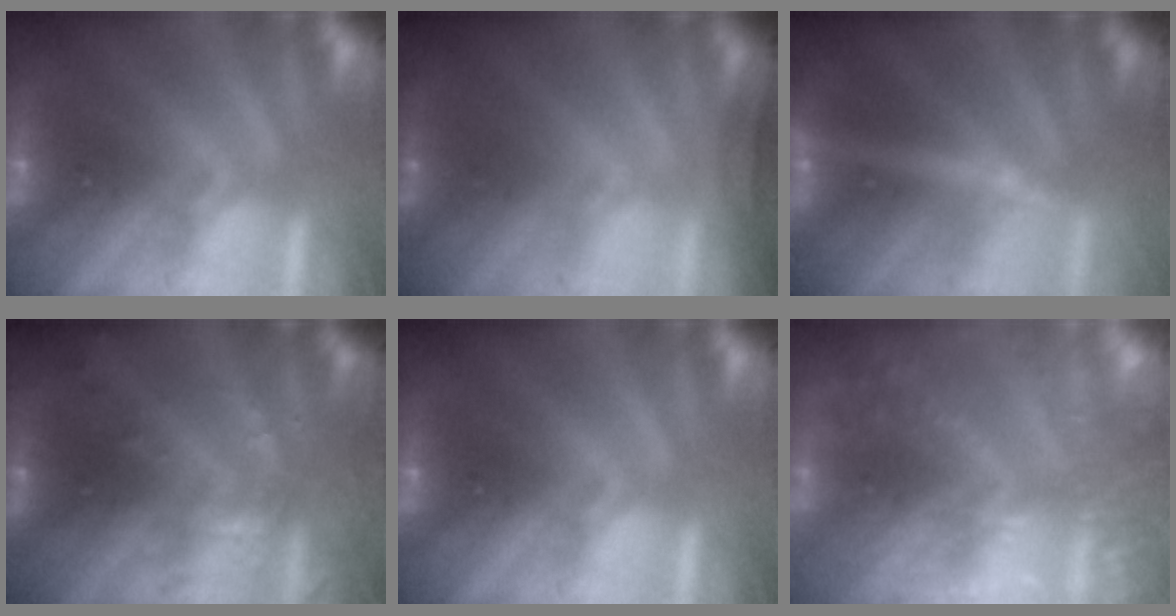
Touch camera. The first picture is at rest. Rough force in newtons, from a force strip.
{"total": 1.5}
{"total": 2.4}
{"total": 2.9}
{"total": 0.0}
{"total": 8.7}